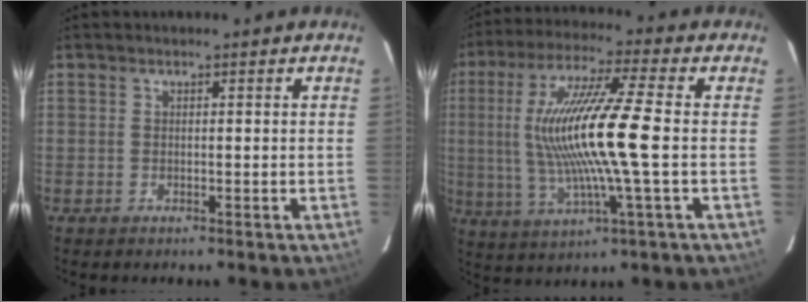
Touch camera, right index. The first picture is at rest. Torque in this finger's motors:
{"motor_torque": [1.66, -0.48, 1.05, 0.21]}